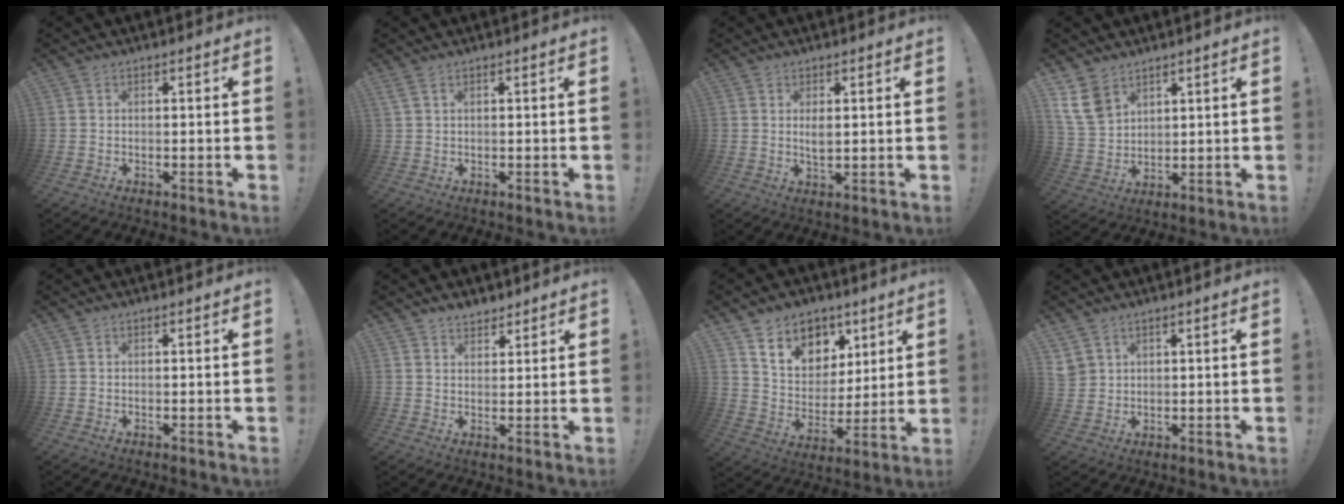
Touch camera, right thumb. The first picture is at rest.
{"total": 2.0, "force": [1.1, 0.6, 1.6], "torque": [-0.037, 0.003, 0.021]}
{"total": 2.7, "force": [0.9, 1.2, 2.2], "torque": [-0.025, -0.008, 0.012]}
{"total": 10.1, "force": [6.5, 6.3, 4.5], "torque": [-0.089, -0.029, 0.129]}
{"total": 0.0}
{"total": 4.0, "force": [3.5, 1.9, 0.6], "torque": [0.001, -0.023, 0.063]}
{"total": 11.9, "force": [7.5, 8.7, 3.1], "torque": [-0.055, -0.052, 0.147]}
{"total": 4.0, "force": [2.7, 2.7, 1.0], "torque": [-0.016, -0.015, 0.054]}